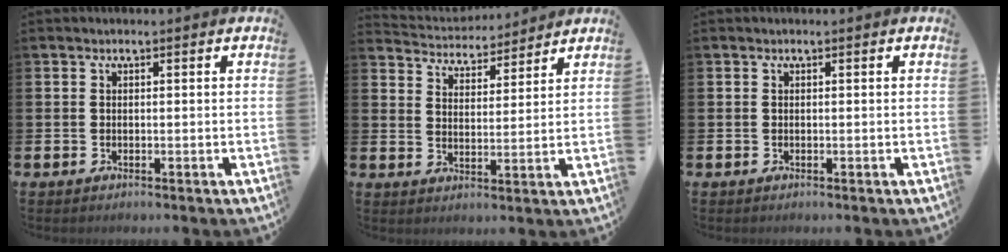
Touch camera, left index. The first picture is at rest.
{"total": 4.6, "force": [4.5, 1.0, -0.2], "torque": [-0.021, -0.031, 0.079]}
{"total": 0.0}